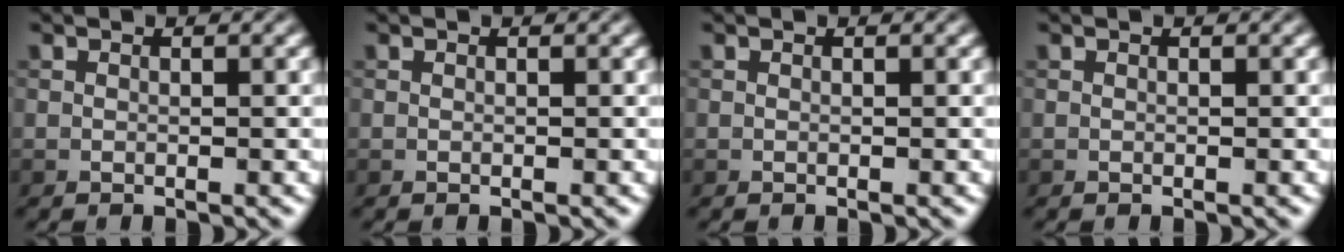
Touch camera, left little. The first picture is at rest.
{"total": 0.0}
{"total": 0.0}
{"total": 0.0}